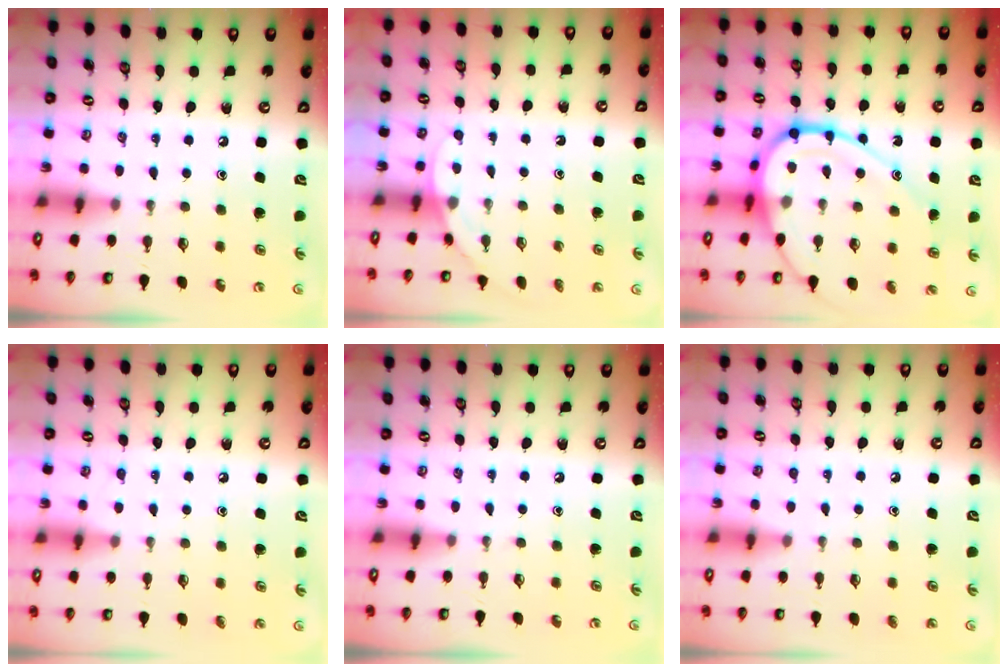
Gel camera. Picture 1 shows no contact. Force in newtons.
{"total": 3.6, "press": 3.6, "slide": 0.1}
{"total": 18.0, "press": 18.0, "slide": 1.6}
{"total": 4.4, "press": 4.4, "slide": 0.6}
{"total": 0.0}
{"total": 2.5, "press": 2.4, "slide": 0.3}